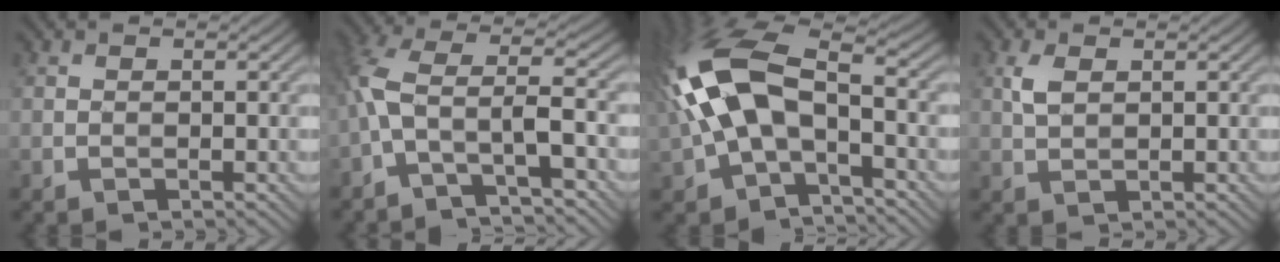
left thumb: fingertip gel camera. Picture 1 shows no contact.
{"total": 7.4, "force": [-3.0, 2.4, 6.3], "torque": [-0.141, 0.016, -0.072]}
{"total": 13.7, "force": [-0.9, 7.3, 11.6], "torque": [-0.269, 0.026, -0.030]}
{"total": 2.2, "force": [0.9, 1.2, 1.6], "torque": [-0.043, 0.003, 0.019]}